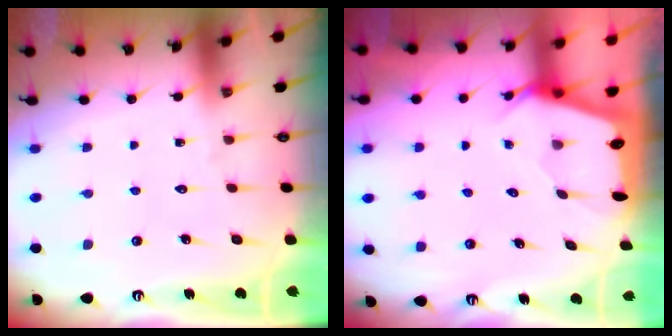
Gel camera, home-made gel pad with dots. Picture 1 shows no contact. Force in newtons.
{"total": 2.3, "press": 2.3, "slide": 0.3}